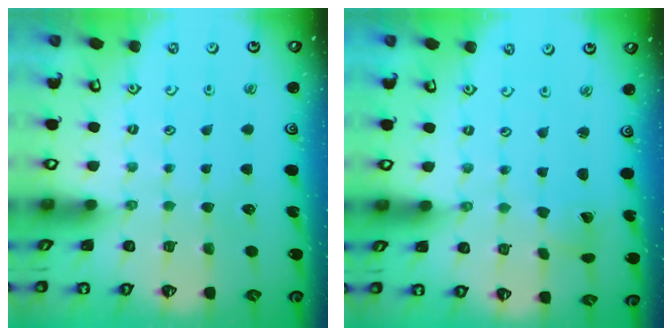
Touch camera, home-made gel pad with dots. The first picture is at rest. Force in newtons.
{"total": 2.3, "press": 2.3, "slide": 0.2}